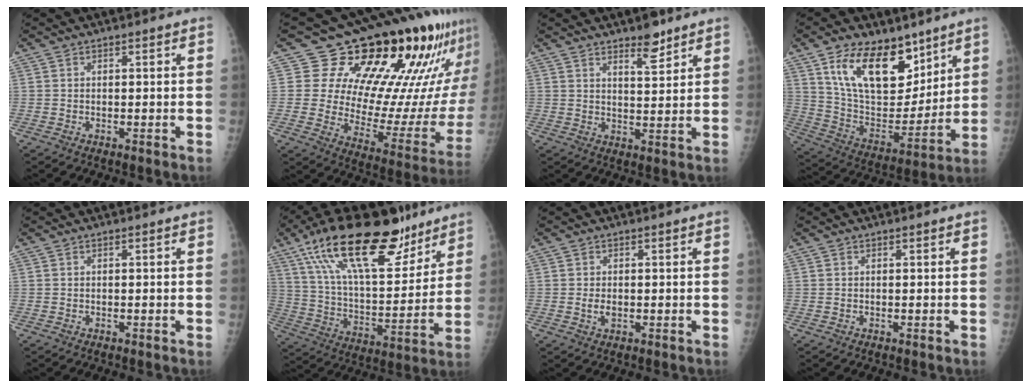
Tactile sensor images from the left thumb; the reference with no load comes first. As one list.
[{"total": 25.1, "force": [16.0, 10.7, 16.1], "torque": [-0.181, -0.070, 0.224]}, {"total": 5.2, "force": [3.9, 1.7, 3.1], "torque": [-0.032, -0.031, 0.061]}, {"total": 19.9, "force": [11.6, 10.8, 11.9], "torque": [-0.151, -0.068, 0.215]}, {"total": 0.0}, {"total": 26.6, "force": [17.1, 10.4, 17.5], "torque": [-0.261, -0.041, 0.289]}, {"total": 1.9, "force": [-0.1, 1.3, 1.4], "torque": [-0.023, -0.002, -0.001]}, {"total": 0.0}]